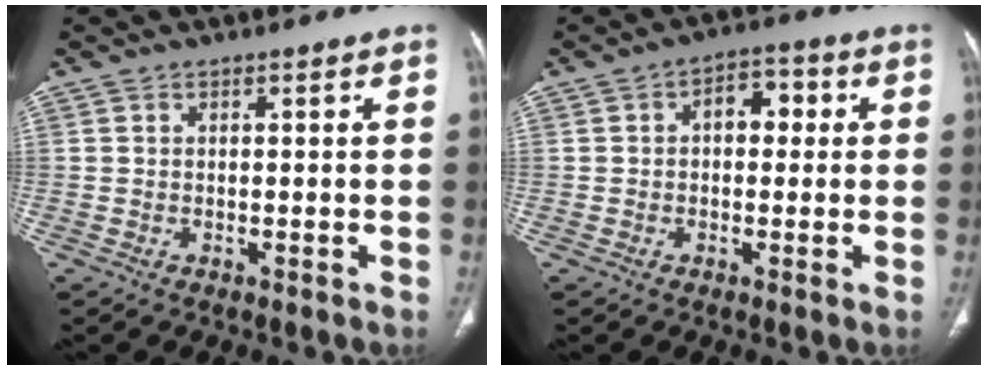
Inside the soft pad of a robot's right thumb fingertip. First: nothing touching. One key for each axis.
{"total": 3.3, "fx": 0.5, "fy": 2.2, "fz": 2.4, "tx": -0.026, "ty": 0.013, "tz": 0.003}